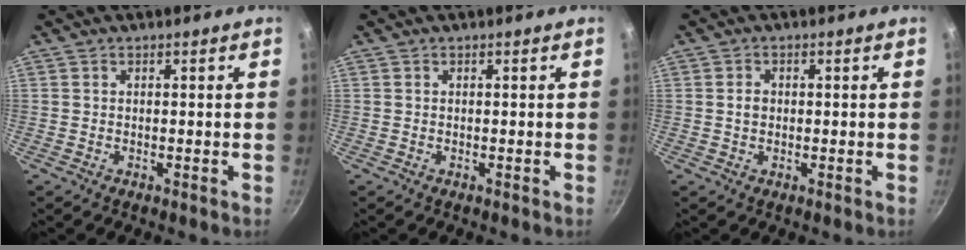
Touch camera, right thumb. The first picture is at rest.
{"total": 0.0}
{"total": 2.0, "force": [0.1, 1.6, 1.2], "torque": [-0.016, 0.005, 0.000]}